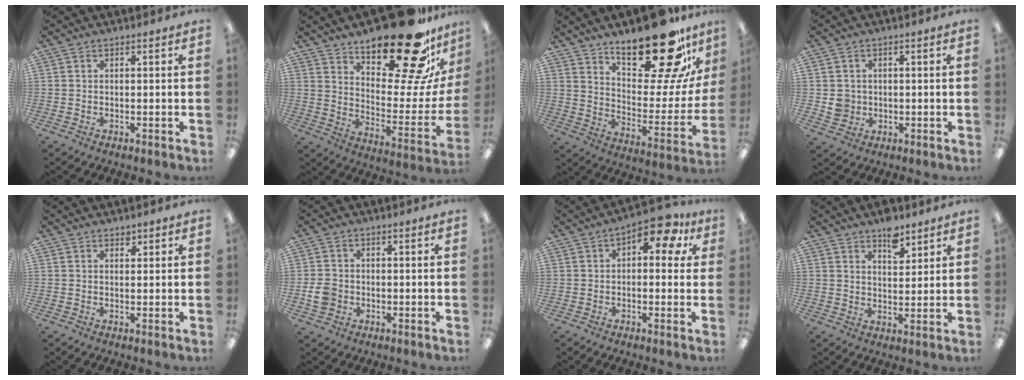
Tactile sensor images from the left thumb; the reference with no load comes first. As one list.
[{"total": 26.5, "force": [20.2, 8.6, 14.9], "torque": [-0.189, -0.146, 0.328]}, {"total": 24.7, "force": [18.6, 7.6, 14.4], "torque": [-0.197, -0.133, 0.303]}, {"total": 3.8, "force": [0.2, 3.7, 0.8], "torque": [-0.004, 0.002, 0.004]}, {"total": 1.3, "force": [1.1, 0.7, 0.4], "torque": [0.008, -0.006, 0.017]}, {"total": 4.5, "force": [-1.0, 3.8, 2.2], "torque": [-0.041, 0.000, -0.021]}, {"total": 8.8, "force": [3.8, 4.1, 6.8], "torque": [-0.087, -0.017, 0.058]}, {"total": 6.1, "force": [4.7, 3.0, 2.5], "torque": [-0.015, -0.031, 0.077]}]